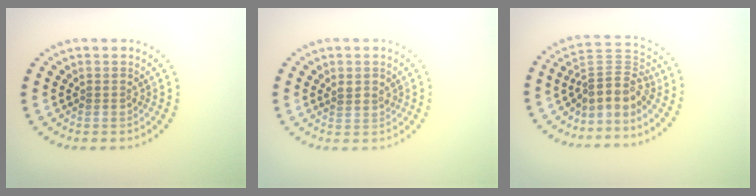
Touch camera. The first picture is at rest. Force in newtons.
{"total": 1.1, "press": 0.8, "slide": 0.8}
{"total": 3.6, "press": 2.5, "slide": 2.6}